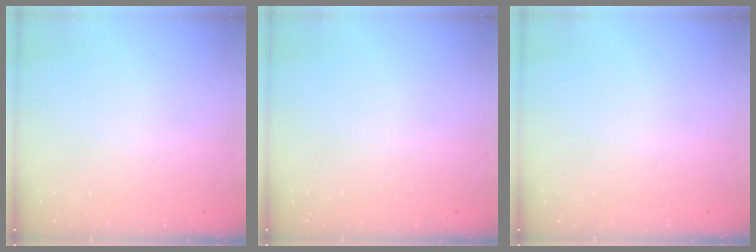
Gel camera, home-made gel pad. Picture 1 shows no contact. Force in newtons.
{"total": 0.0}
{"total": 0.0}